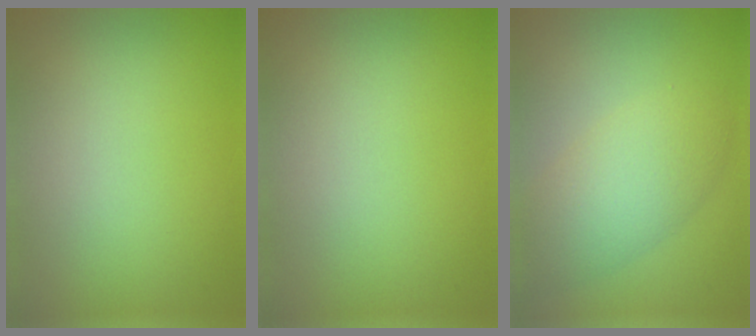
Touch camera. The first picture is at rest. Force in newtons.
{"total": 0.0}
{"total": 4.9, "press": 4.9, "slide": 0.1}